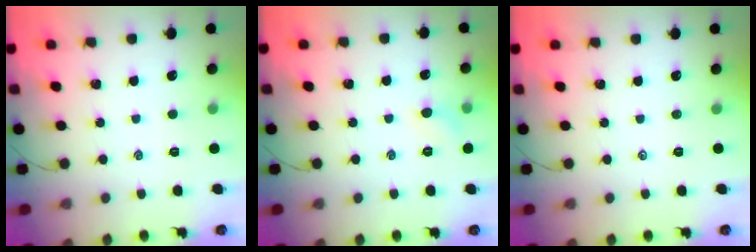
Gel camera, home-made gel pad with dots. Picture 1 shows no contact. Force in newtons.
{"total": 5.1, "press": 4.9, "slide": 1.6}
{"total": 0.0}